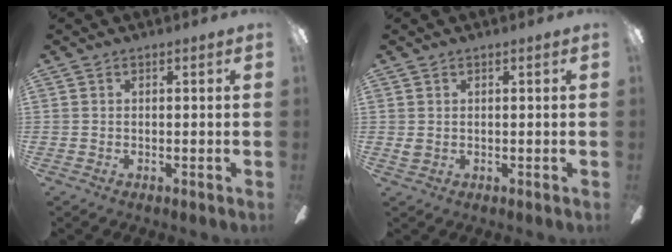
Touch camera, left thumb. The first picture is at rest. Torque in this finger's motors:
{"motor_torque": [0.28, 0.37, 0.17, -0.30, 0.00]}